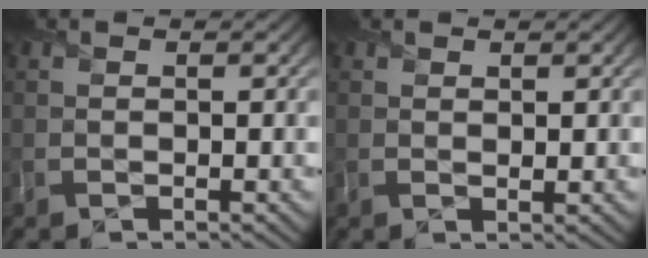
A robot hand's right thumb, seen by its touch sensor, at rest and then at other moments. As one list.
[{"total": 0.8, "force": [0.6, 0.3, 0.4], "torque": [-0.008, -0.002, 0.011]}]